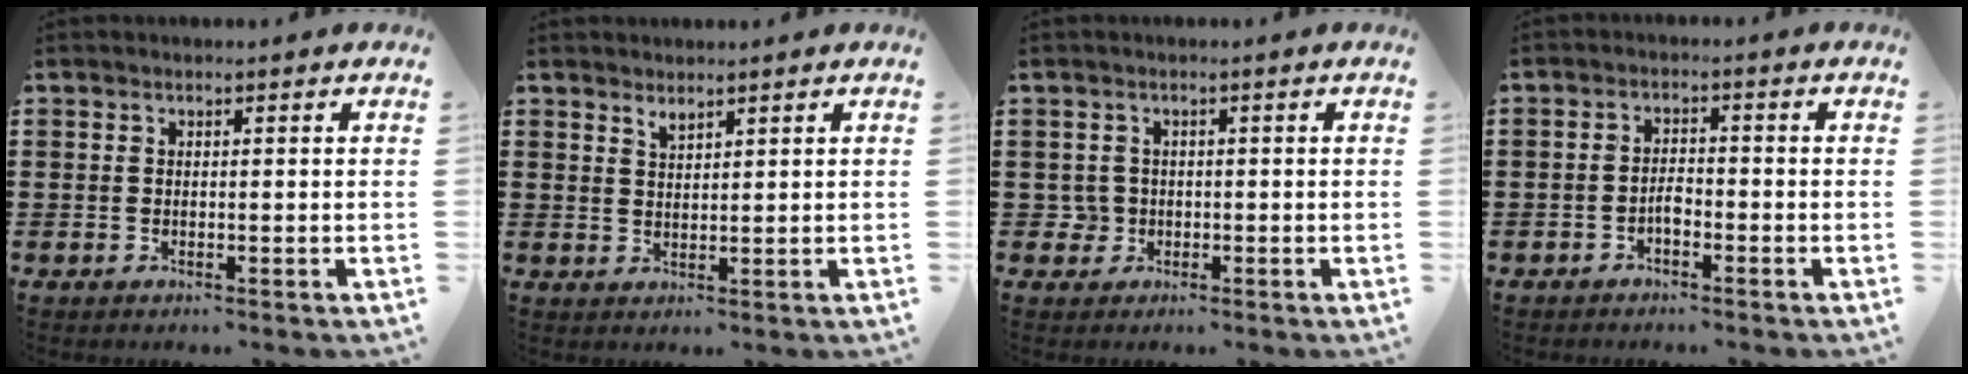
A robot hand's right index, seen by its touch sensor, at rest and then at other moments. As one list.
[{"total": 1.6, "force": [1.5, 0.4, 0.3], "torque": [-0.009, 0.001, 0.028]}, {"total": 2.1, "force": [-0.5, 2.0, 0.5], "torque": [-0.018, 0.004, -0.013]}, {"total": 2.3, "force": [-1.2, 1.0, 1.7], "torque": [-0.035, 0.004, -0.024]}]